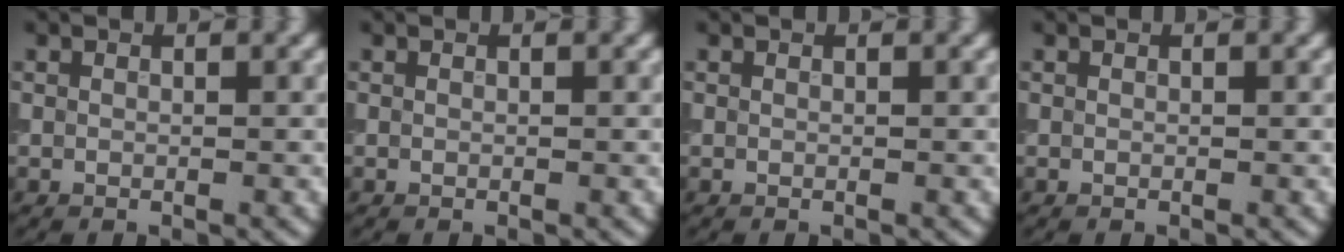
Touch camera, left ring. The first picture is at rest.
{"total": 0.0}
{"total": 0.0}
{"total": 0.0}